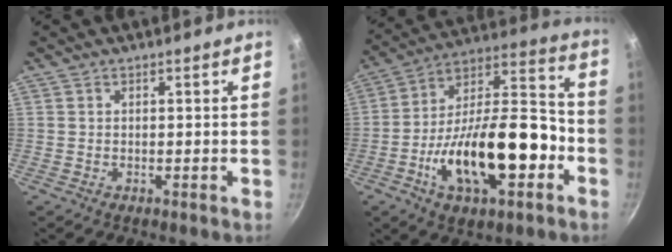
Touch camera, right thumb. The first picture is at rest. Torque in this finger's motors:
{"motor_torque": [2.48, 2.53, 1.84, -0.93, 0.22]}